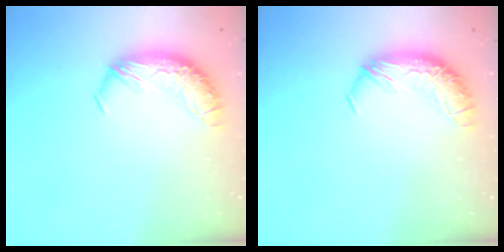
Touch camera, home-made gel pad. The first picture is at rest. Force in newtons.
{"total": 0.0}